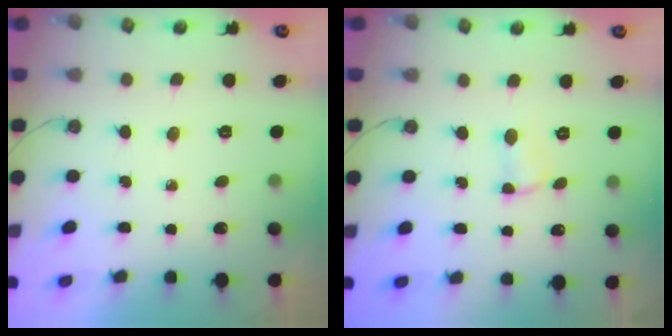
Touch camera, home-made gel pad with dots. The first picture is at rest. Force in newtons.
{"total": 2.6, "press": 2.6, "slide": 0.4}